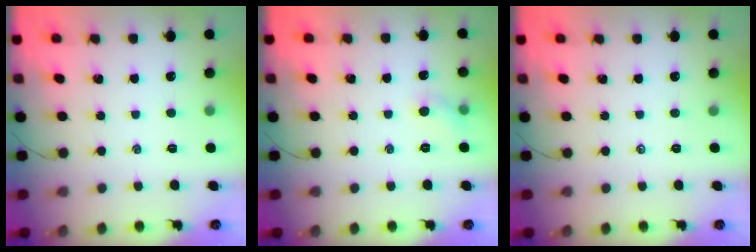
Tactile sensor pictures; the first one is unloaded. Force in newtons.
{"total": 4.0, "press": 3.8, "slide": 1.2}
{"total": 0.0}